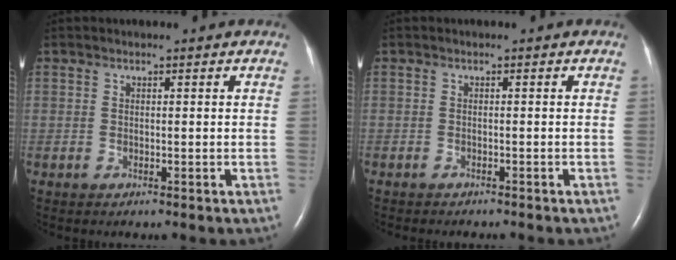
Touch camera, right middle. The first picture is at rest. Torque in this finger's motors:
{"motor_torque": [0.76, -0.95, 0.10, 0.05]}